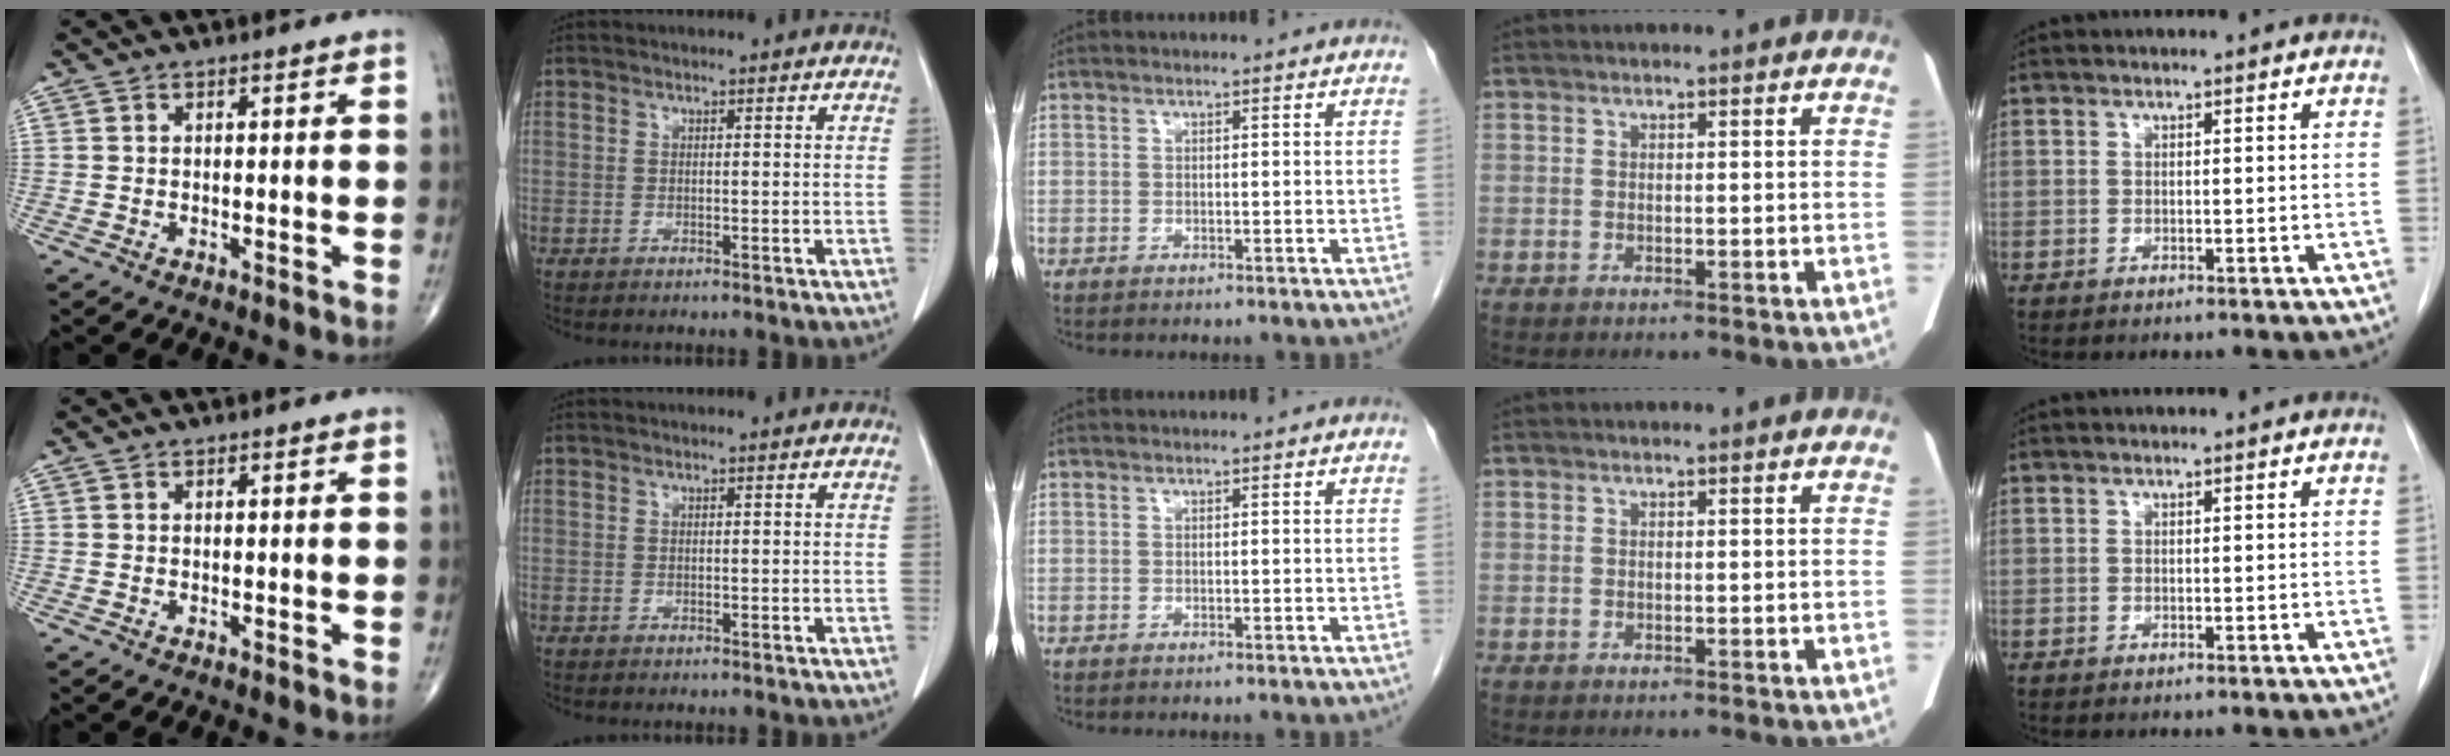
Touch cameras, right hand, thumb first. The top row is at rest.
{}